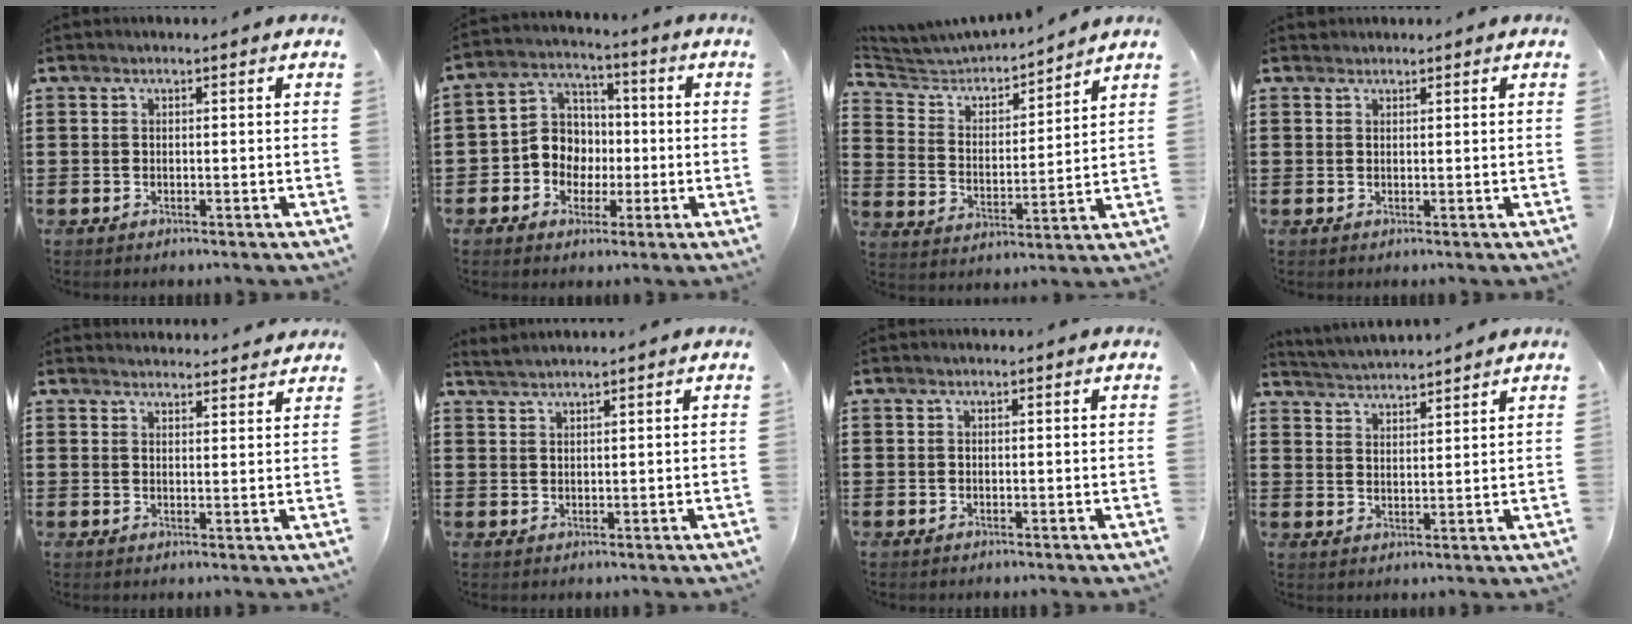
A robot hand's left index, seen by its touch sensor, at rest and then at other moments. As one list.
[{"total": 7.2, "force": [-1.1, 6.8, 2.2], "torque": [-0.076, 0.013, -0.025]}, {"total": 4.6, "force": [4.3, 1.2, 0.7], "torque": [-0.043, -0.031, 0.067]}, {"total": 0.8, "force": [0.7, 0.4, 0.0], "torque": [-0.002, 0.001, 0.015]}, {"total": 2.7, "force": [2.7, 0.1, 0.0], "torque": [0.000, -0.013, 0.050]}, {"total": 1.7, "force": [1.7, -0.3, 0.1], "torque": [-0.005, 0.002, 0.034]}, {"total": 0.0}, {"total": 3.1, "force": [3.1, -0.4, -0.3], "torque": [-0.007, -0.017, 0.054]}]